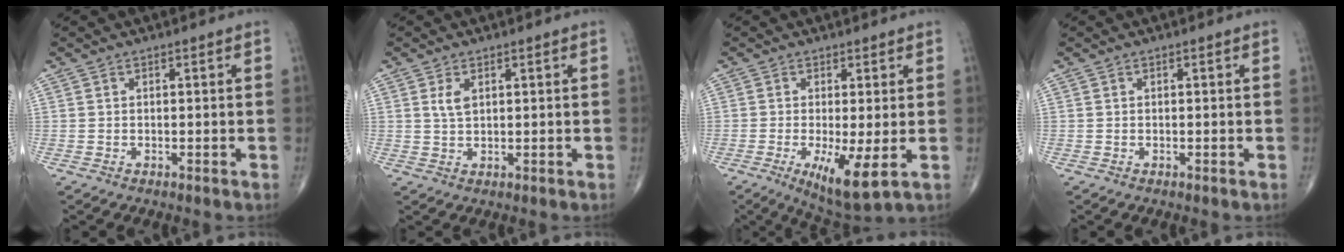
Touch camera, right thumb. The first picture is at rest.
{"total": 2.6, "force": [1.0, 1.3, 2.0], "torque": [-0.039, -0.001, 0.022]}
{"total": 8.7, "force": [-2.1, 2.0, 8.2], "torque": [-0.143, -0.025, -0.030]}
{"total": 0.0}